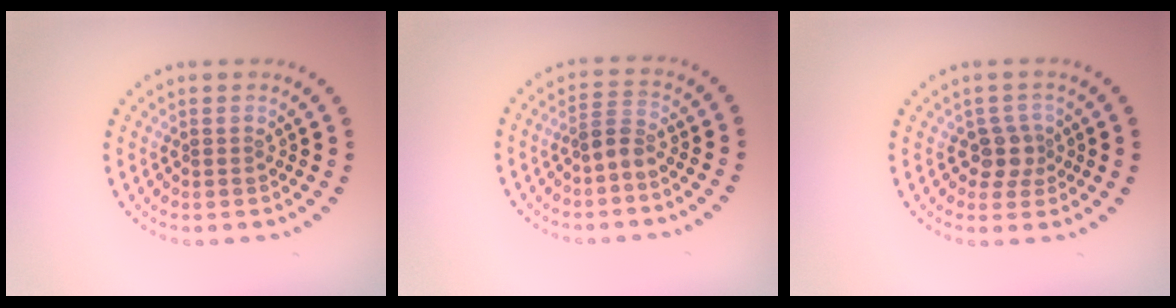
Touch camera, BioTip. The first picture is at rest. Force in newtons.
{"total": 1.8, "press": 1.3, "slide": 1.2}
{"total": 2.3, "press": 1.8, "slide": 1.3}